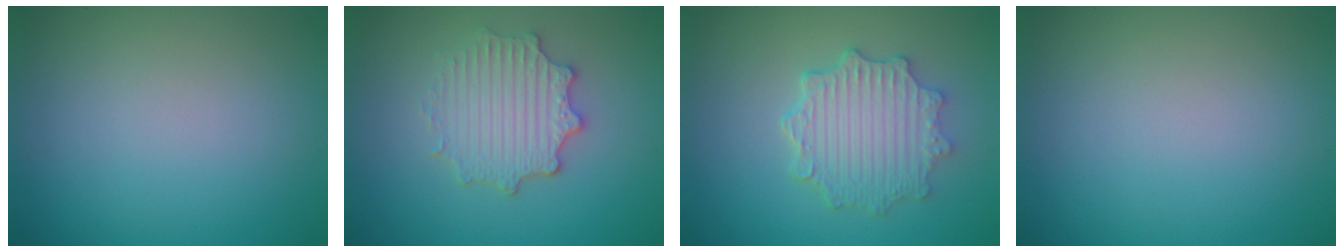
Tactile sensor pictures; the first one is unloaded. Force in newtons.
{"total": 4.0, "press": 3.5, "slide": 1.8}
{"total": 4.7, "press": 3.9, "slide": 2.6}
{"total": 0.0}